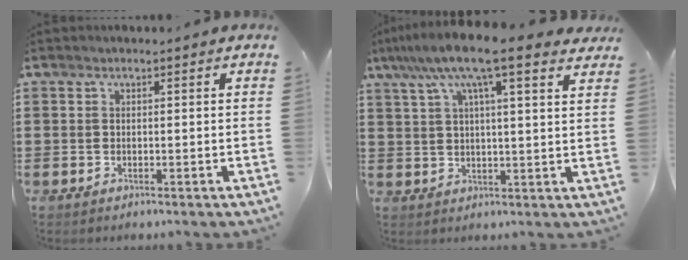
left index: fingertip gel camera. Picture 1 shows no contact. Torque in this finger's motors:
{"motor_torque": [2.14, 0.00, 1.05, 0.21]}